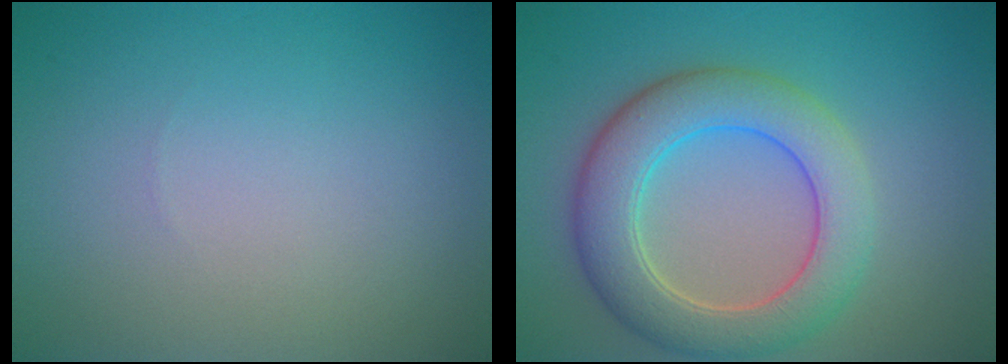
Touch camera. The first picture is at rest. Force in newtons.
{"total": 6.7, "press": 6.7, "slide": 0.2}